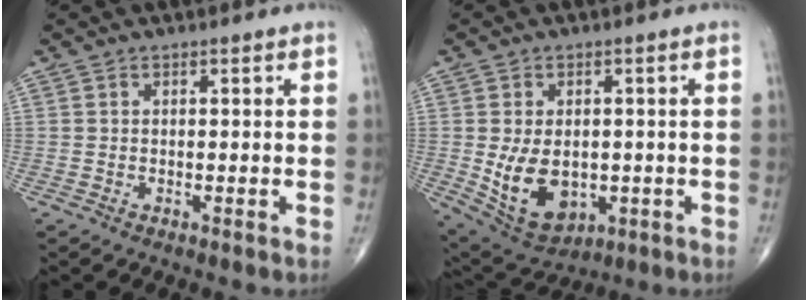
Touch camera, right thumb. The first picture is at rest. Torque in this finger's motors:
{"motor_torque": [-0.43, 0.93, 0.23, -0.12, 0.29]}